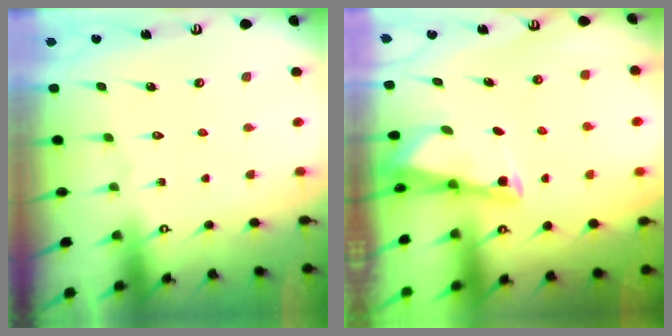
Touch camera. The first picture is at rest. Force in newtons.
{"total": 2.5, "press": 2.5, "slide": 0.1}